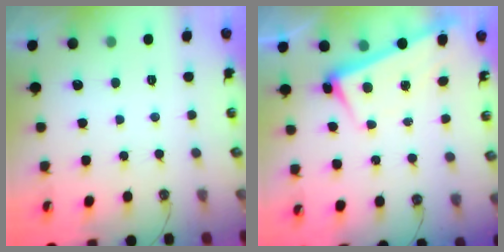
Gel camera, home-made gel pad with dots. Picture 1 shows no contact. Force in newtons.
{"total": 2.6, "press": 2.5, "slide": 0.7}